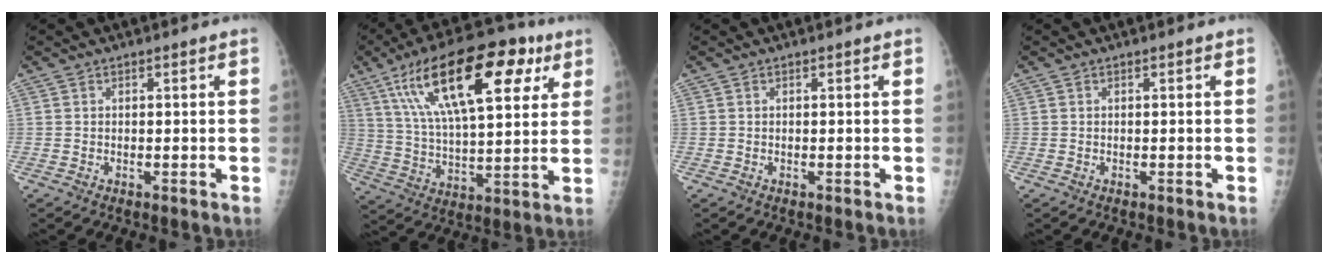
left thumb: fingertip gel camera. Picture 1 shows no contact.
{"total": 24.1, "force": [11.1, 10.0, 19.0], "torque": [-0.293, -0.006, 0.185]}
{"total": 0.0}
{"total": 0.0}